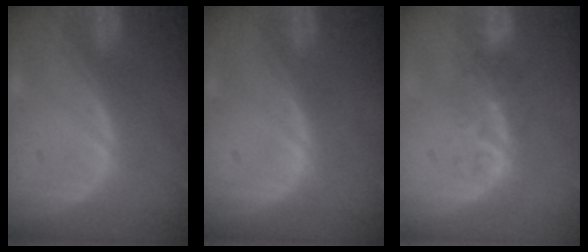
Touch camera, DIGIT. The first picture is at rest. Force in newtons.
{"total": 0.0}
{"total": 3.4, "press": 3.2, "slide": 1.1}